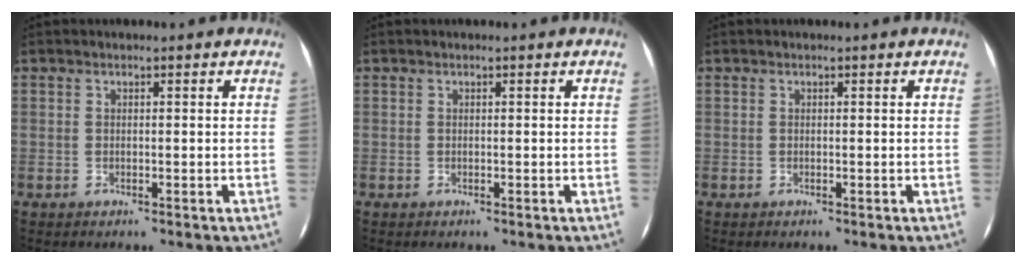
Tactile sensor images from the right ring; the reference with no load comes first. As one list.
[{"total": 0.0}, {"total": 0.0}]